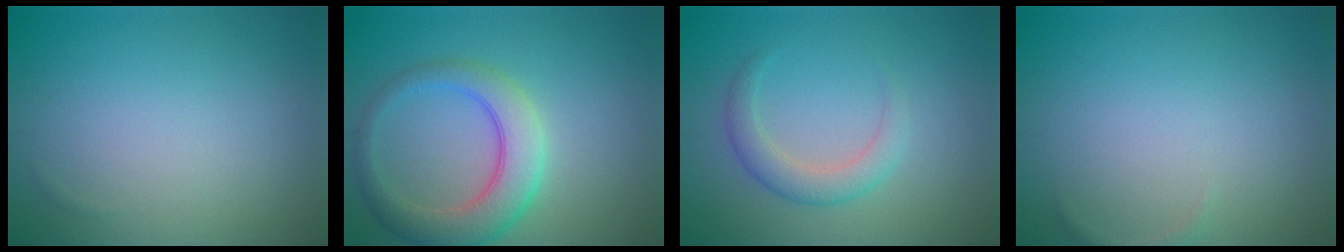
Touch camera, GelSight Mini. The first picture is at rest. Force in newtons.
{"total": 5.3, "press": 5.3, "slide": 0.4}
{"total": 2.5, "press": 2.5, "slide": 0.2}
{"total": 0.5, "press": 0.5, "slide": 0.1}